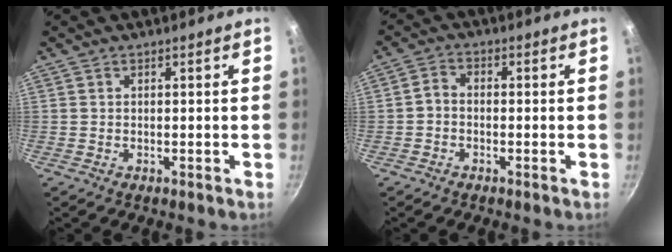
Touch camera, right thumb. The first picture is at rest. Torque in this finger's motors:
{"motor_torque": [-0.05, -0.14, -0.35, 0.11, -0.07]}